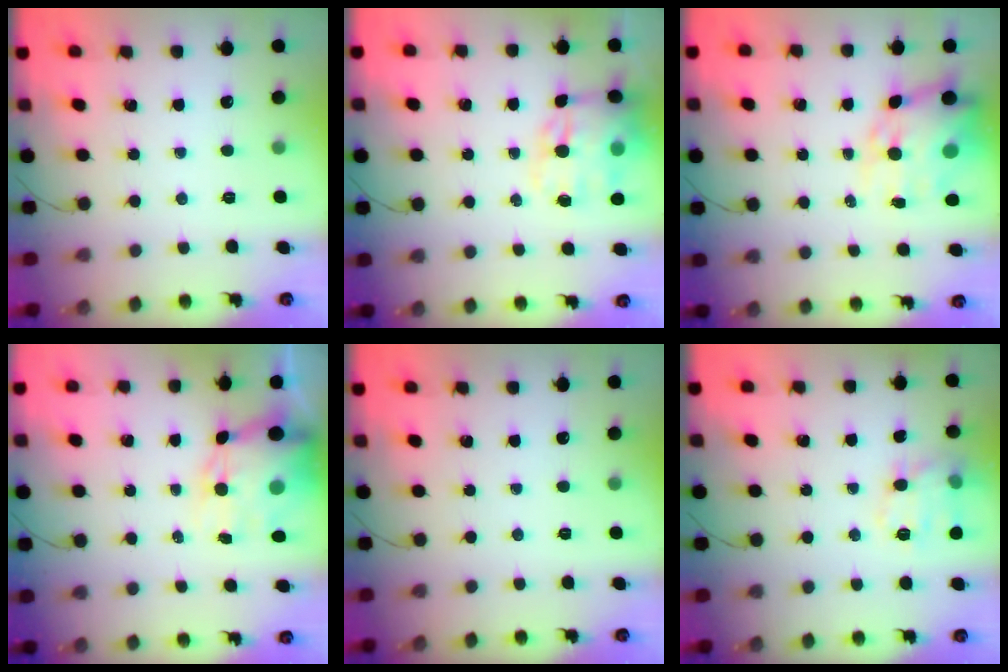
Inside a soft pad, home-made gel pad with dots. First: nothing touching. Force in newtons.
{"total": 13.6, "press": 13.1, "slide": 3.7}
{"total": 14.2, "press": 13.7, "slide": 3.8}
{"total": 12.5, "press": 12.1, "slide": 3.3}
{"total": 0.0}
{"total": 11.8, "press": 11.8, "slide": 0.5}